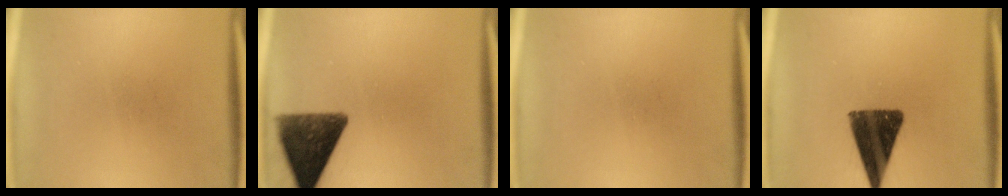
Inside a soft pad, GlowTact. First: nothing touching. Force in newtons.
{"total": 11.8}
{"total": 0.0}
{"total": 13.1}